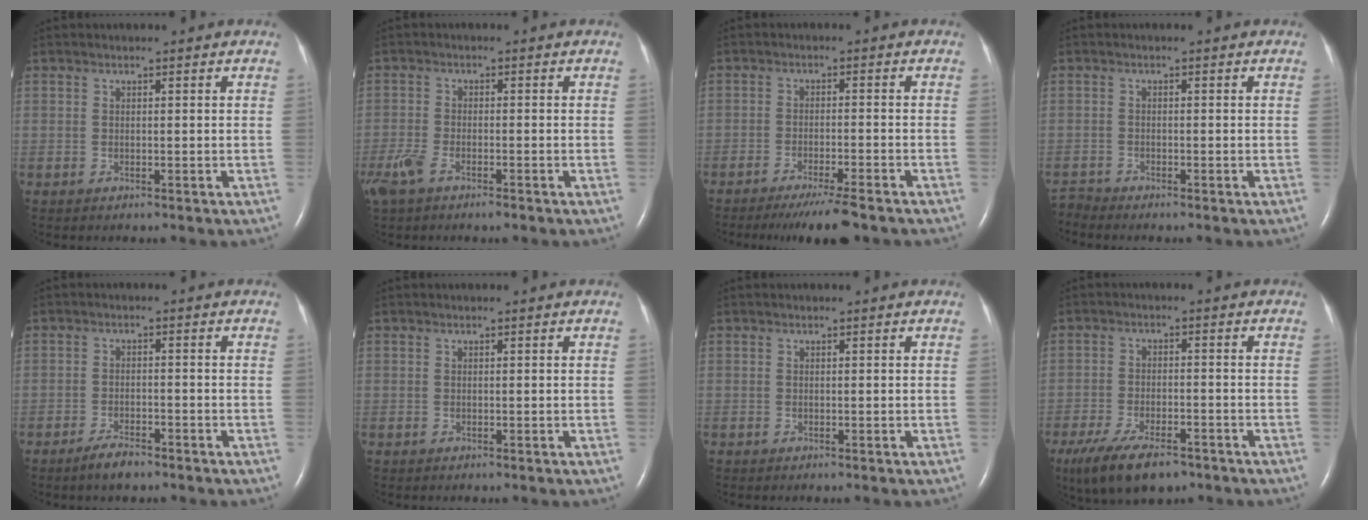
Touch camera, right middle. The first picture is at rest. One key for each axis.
{"total": 4.4, "fx": -3.0, "fy": 1.4, "fz": 2.9, "tx": -0.070, "ty": -0.008, "tz": -0.055}
{"total": 7.4, "fx": -5.9, "fy": 0.0, "fz": 4.3, "tx": -0.066, "ty": -0.018, "tz": -0.096}
{"total": 1.6, "fx": -1.4, "fy": -0.5, "fz": -0.5, "tx": 0.006, "ty": -0.014, "tz": -0.028}
{"total": 3.3, "fx": -2.7, "fy": 0.8, "fz": 1.8, "tx": -0.044, "ty": -0.004, "tz": -0.046}
{"total": 0.0}
{"total": 0.0}
{"total": 10.6, "fx": -7.5, "fy": 3.7, "fz": 6.5, "tx": -0.121, "ty": -0.014, "tz": -0.122}